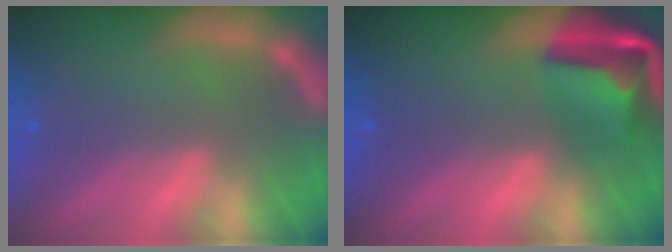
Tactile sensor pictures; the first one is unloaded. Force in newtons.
{"total": 7.4}